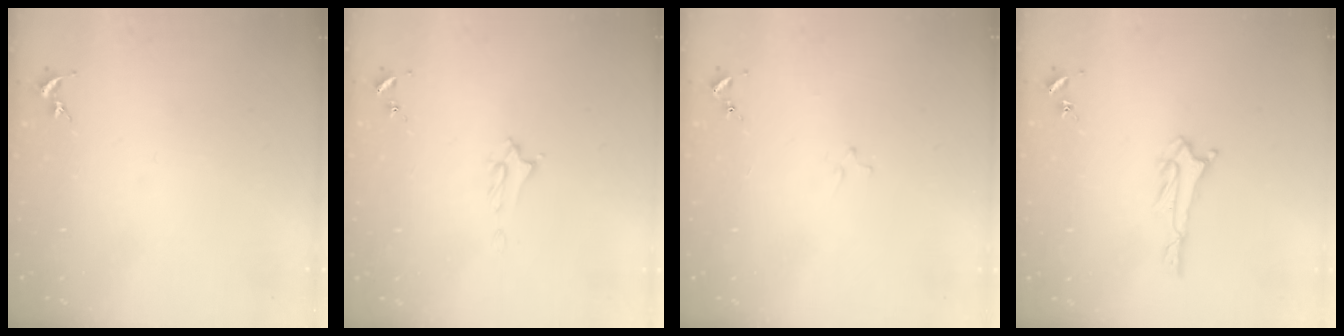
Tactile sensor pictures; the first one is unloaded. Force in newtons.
{"total": 1.6, "press": 1.6, "slide": 0.2}
{"total": 0.8, "press": 0.8, "slide": 0.2}
{"total": 1.7, "press": 1.7, "slide": 0.2}